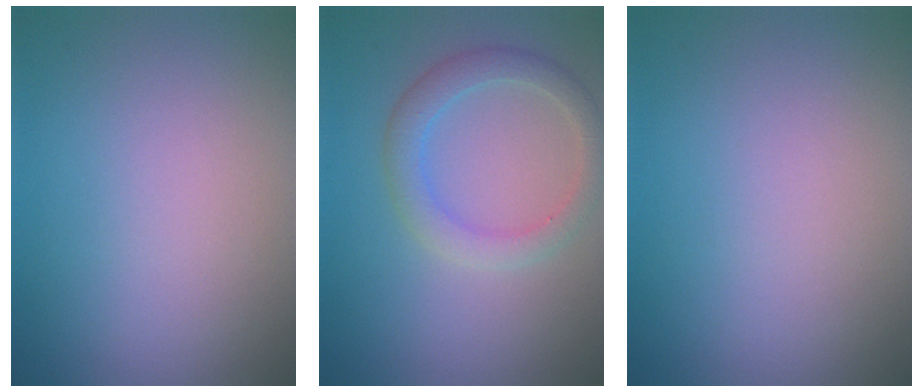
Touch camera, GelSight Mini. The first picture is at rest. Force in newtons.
{"total": 2.8, "press": 2.8, "slide": 0.2}
{"total": 0.0}